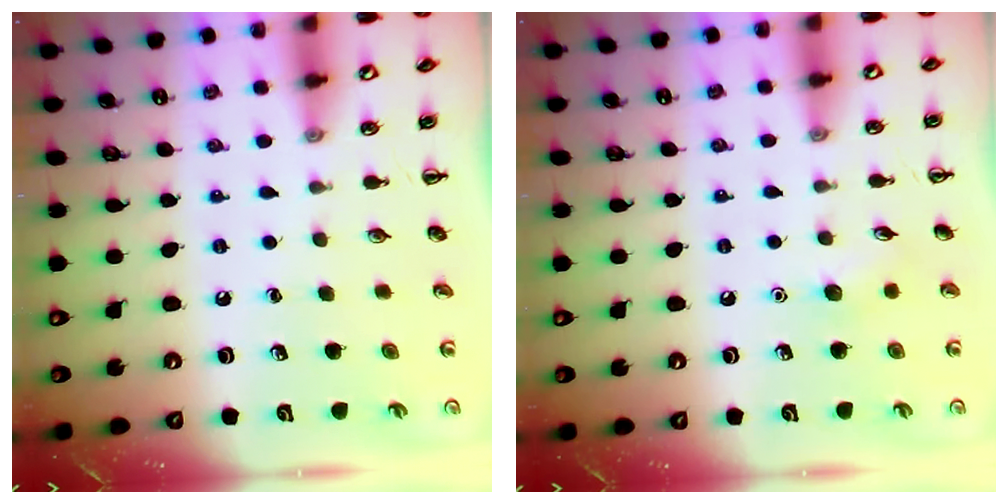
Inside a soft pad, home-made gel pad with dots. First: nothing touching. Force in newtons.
{"total": 5.3, "press": 5.0, "slide": 1.6}